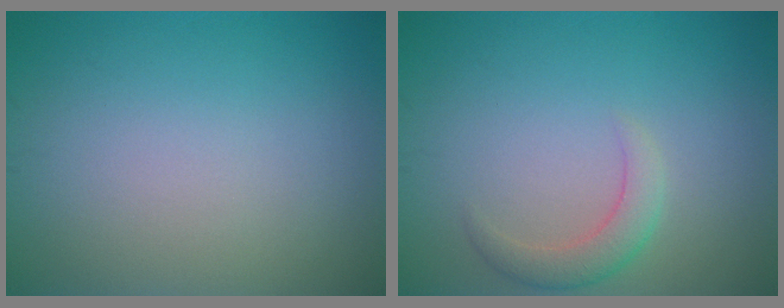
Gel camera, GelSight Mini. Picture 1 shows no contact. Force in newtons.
{"total": 2.3, "press": 2.3, "slide": 0.4}